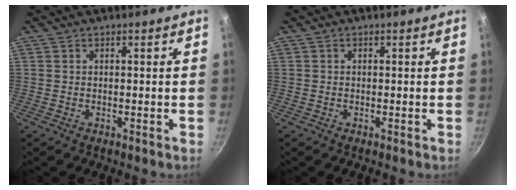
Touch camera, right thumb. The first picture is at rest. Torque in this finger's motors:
{"motor_torque": [-0.48, -0.38, -0.20, 0.00, -0.02]}